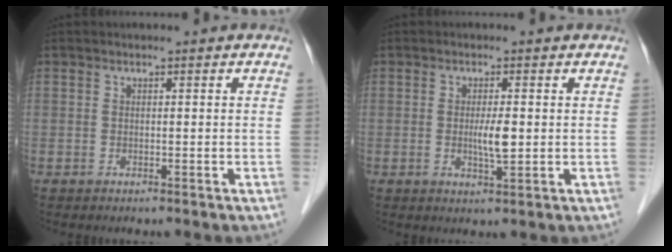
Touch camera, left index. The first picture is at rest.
{"total": 3.0, "force": [0.0, 0.4, 3.0], "torque": [-0.057, -0.004, 0.003]}